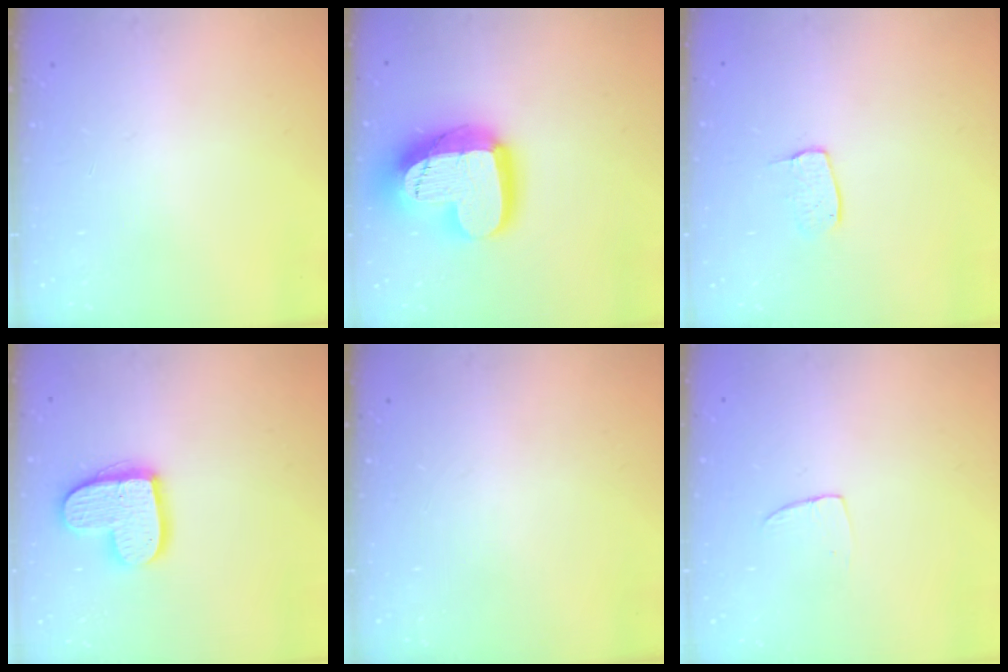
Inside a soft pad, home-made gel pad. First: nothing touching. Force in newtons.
{"total": 24.2, "press": 24.1, "slide": 1.8}
{"total": 5.9, "press": 5.9, "slide": 0.3}
{"total": 13.2, "press": 13.1, "slide": 0.7}
{"total": 0.0}
{"total": 4.0, "press": 4.0, "slide": 0.3}